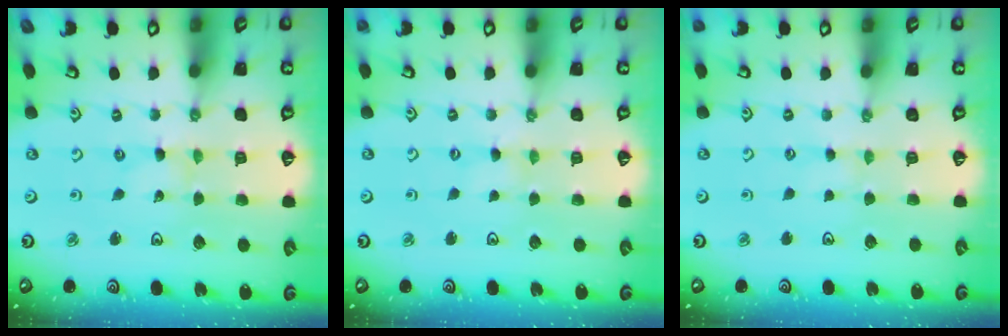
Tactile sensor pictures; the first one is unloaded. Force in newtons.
{"total": 0.0}
{"total": 0.0}